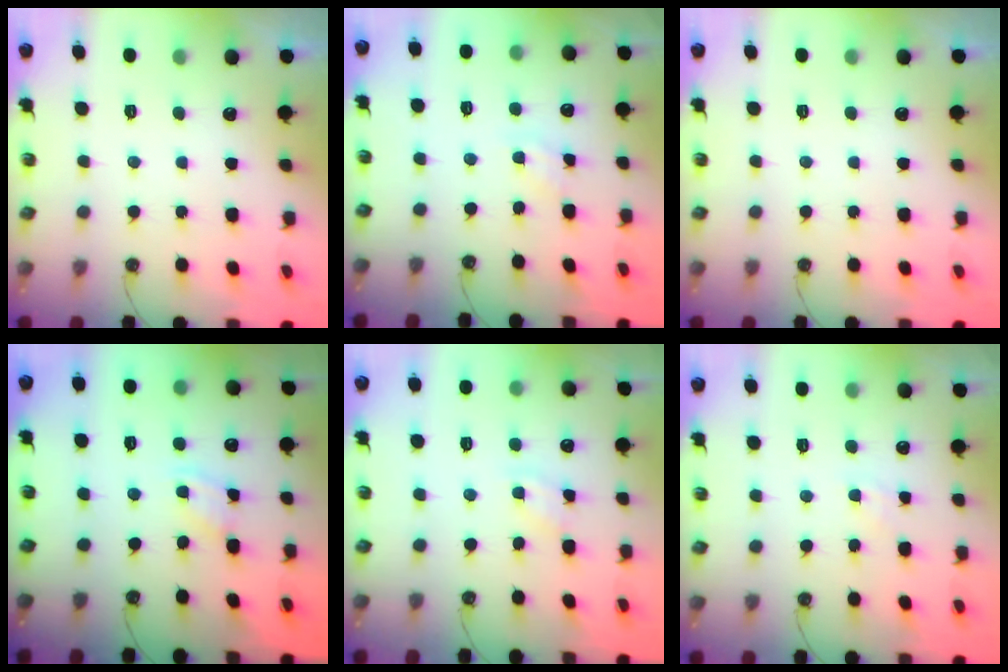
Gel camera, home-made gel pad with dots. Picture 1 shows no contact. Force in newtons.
{"total": 3.5, "press": 3.5, "slide": 0.5}
{"total": 0.0}
{"total": 1.8, "press": 1.8, "slide": 0.3}
{"total": 3.6, "press": 3.6, "slide": 0.5}
{"total": 2.9, "press": 2.9, "slide": 0.5}